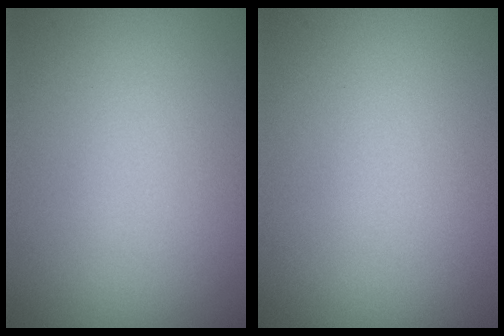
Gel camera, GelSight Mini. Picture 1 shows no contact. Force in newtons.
{"total": 0.0}